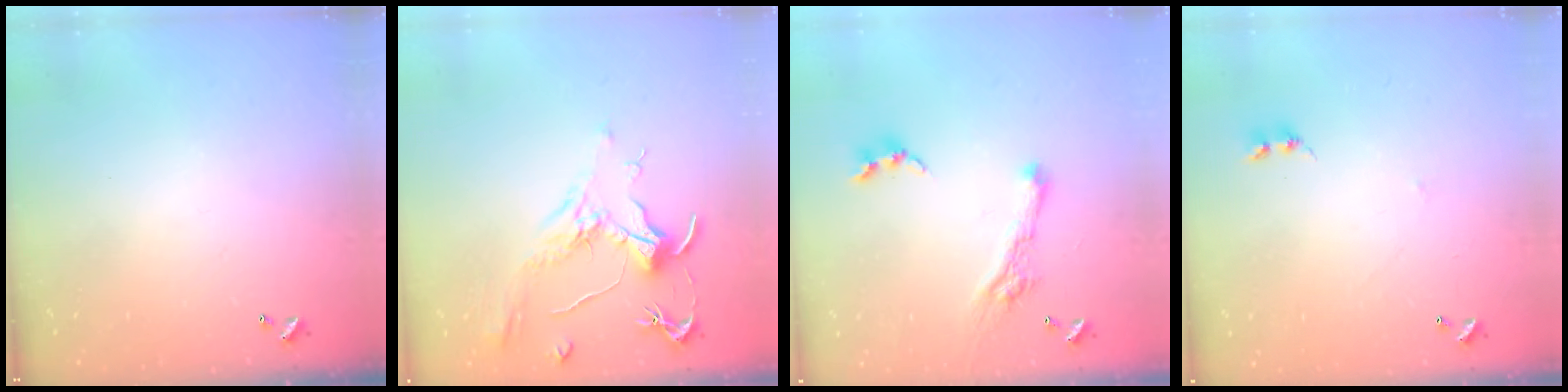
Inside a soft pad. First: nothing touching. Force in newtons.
{"total": 2.1, "press": 2.0, "slide": 0.8}
{"total": 7.0, "press": 6.9, "slide": 1.1}
{"total": 2.5, "press": 2.4, "slide": 0.4}